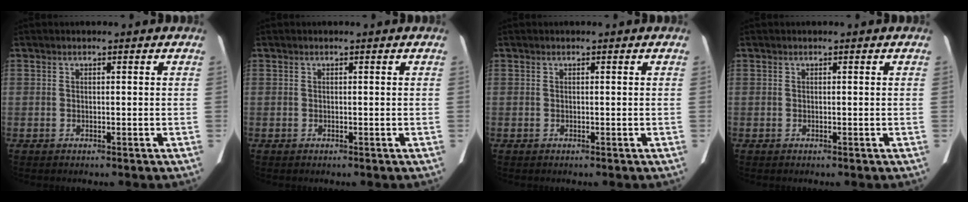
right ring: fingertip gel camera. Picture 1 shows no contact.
{"total": 0.0}
{"total": 0.0}
{"total": 0.0}